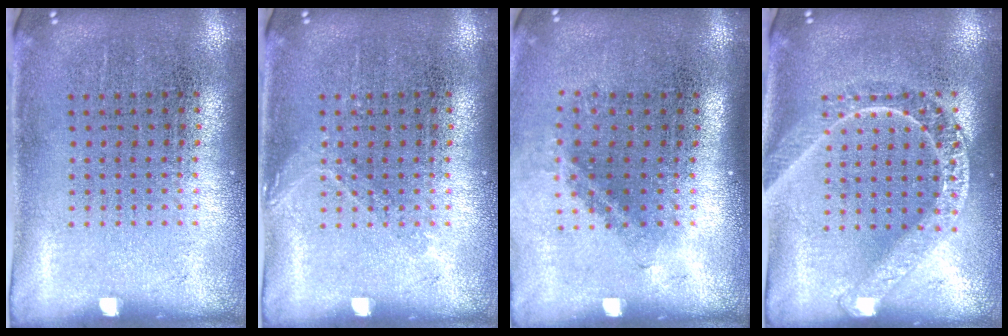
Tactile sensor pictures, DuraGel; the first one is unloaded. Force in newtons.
{"total": 0.9, "press": 0.8, "slide": 0.3}
{"total": 1.5, "press": 1.0, "slide": 1.1}
{"total": 1.6, "press": 1.6, "slide": 0.2}